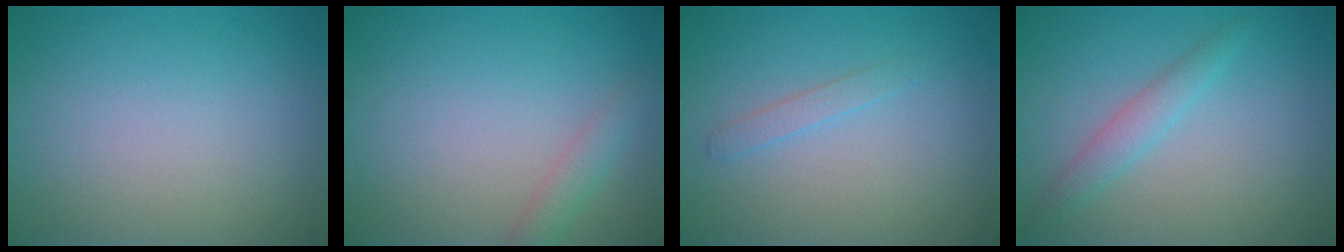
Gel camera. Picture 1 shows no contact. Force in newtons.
{"total": 1.6, "press": 1.6, "slide": 0.0}
{"total": 1.0, "press": 1.0, "slide": 0.1}
{"total": 1.9, "press": 1.9, "slide": 0.1}